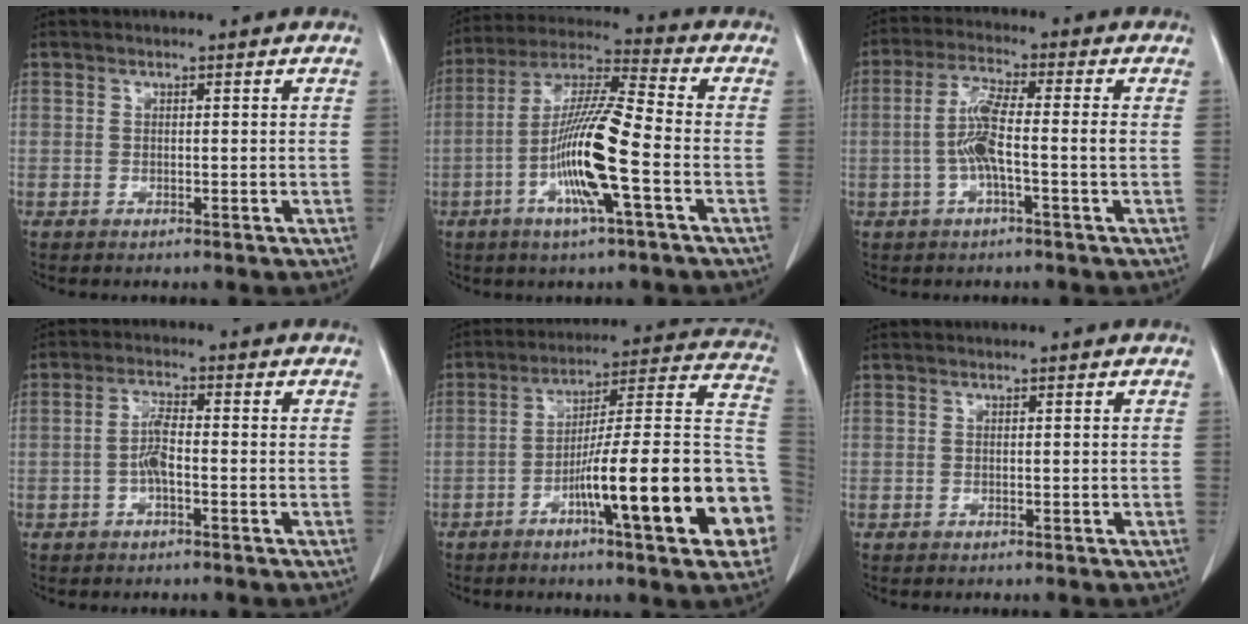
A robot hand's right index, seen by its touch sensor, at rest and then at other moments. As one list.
[{"total": 13.8, "force": [-4.0, 0.6, 13.1], "torque": [-0.260, -0.002, -0.084]}, {"total": 6.7, "force": [-1.1, 0.5, 6.6], "torque": [-0.136, 0.012, -0.025]}, {"total": 3.6, "force": [-1.0, 0.8, 3.4], "torque": [-0.071, 0.006, -0.021]}, {"total": 22.3, "force": [-7.7, 1.9, 20.8], "torque": [-0.229, 0.021, -0.114]}, {"total": 0.0}]